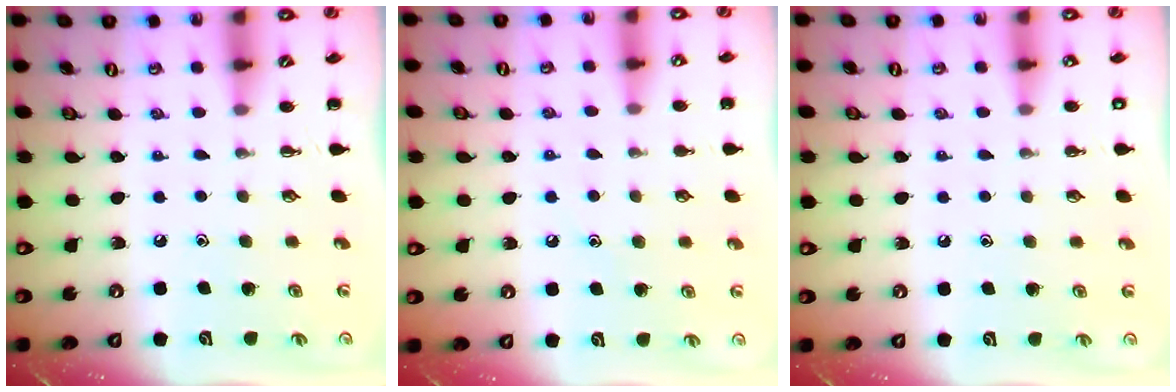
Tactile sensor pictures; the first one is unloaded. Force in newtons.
{"total": 8.2, "press": 8.0, "slide": 1.8}
{"total": 1.4, "press": 1.4, "slide": 0.1}